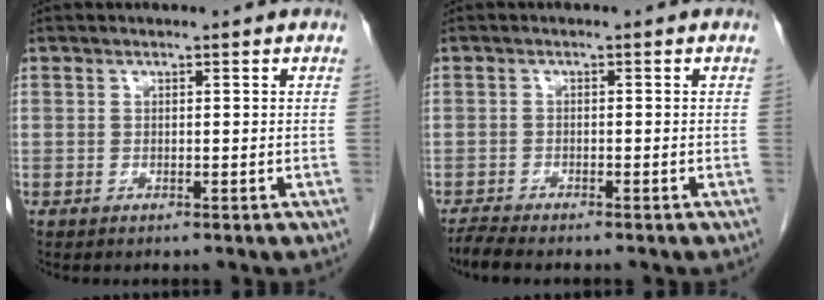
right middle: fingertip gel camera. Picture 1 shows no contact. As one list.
[{"total": 2.8, "force": [-2.6, 0.0, 1.1], "torque": [-0.025, -0.008, -0.044]}]